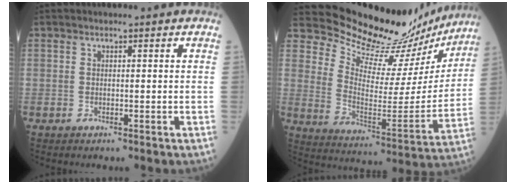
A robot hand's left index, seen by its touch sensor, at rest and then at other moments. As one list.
[{"total": 21.1, "force": [20.0, 5.1, 4.3], "torque": [-0.071, -0.068, 0.270]}]